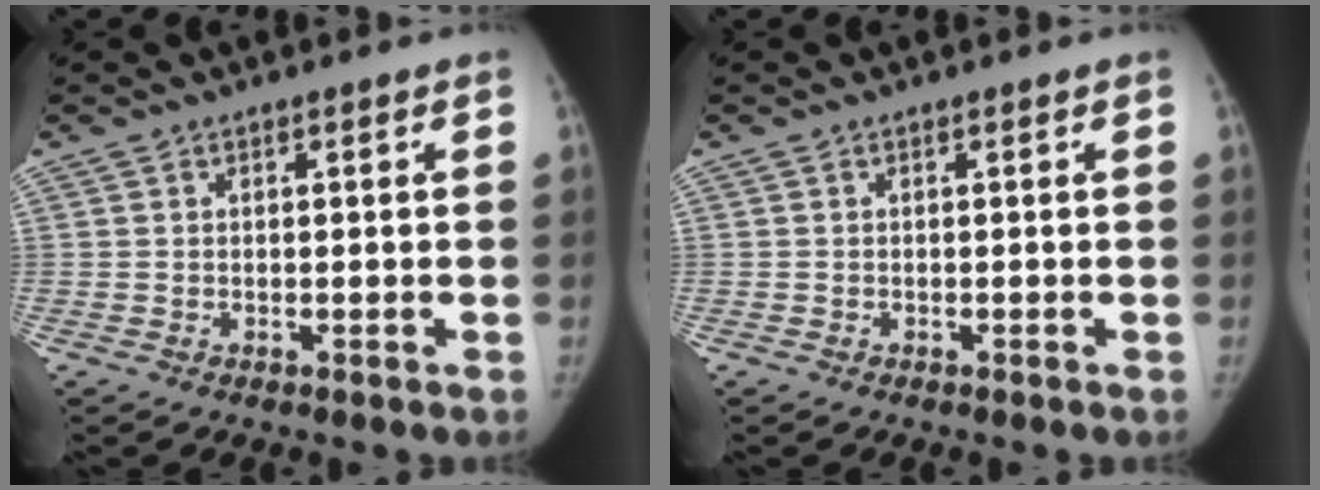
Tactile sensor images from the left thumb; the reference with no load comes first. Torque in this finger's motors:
{"motor_torque": [0.04, 0.03, 0.25, -0.07, 0.00]}